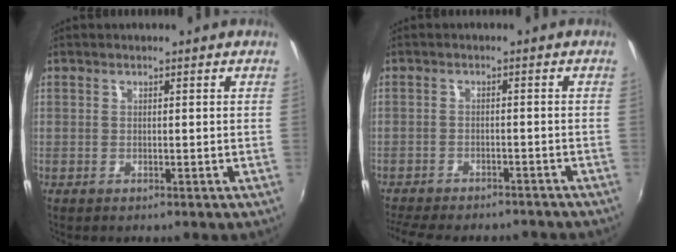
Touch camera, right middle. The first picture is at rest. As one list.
[{"total": 13.5, "force": [-11.6, 3.7, 5.7], "torque": [-0.129, -0.022, -0.164]}]